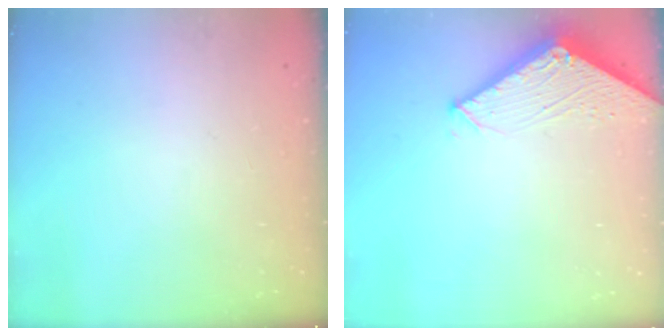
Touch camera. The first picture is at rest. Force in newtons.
{"total": 2.8, "press": 2.8, "slide": 0.3}